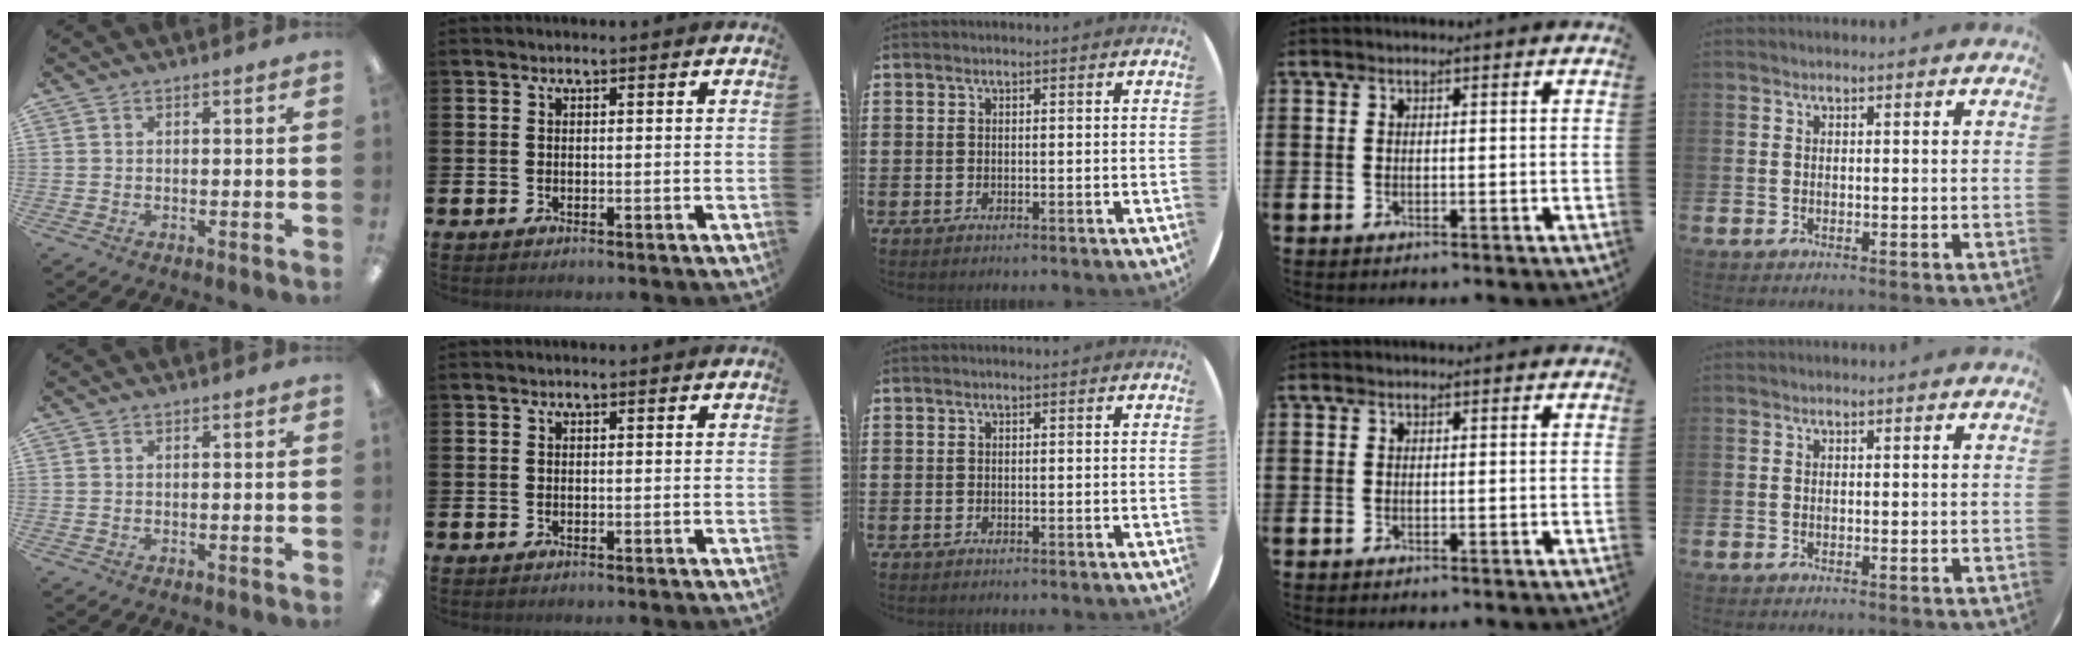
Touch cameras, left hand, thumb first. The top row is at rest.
{}